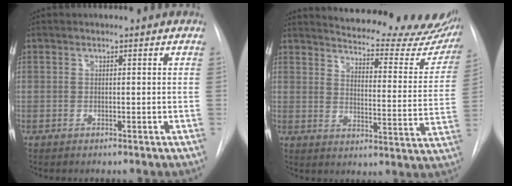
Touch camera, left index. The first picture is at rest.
{"total": 25.4, "force": [23.3, 5.4, 8.4], "torque": [-0.116, -0.100, 0.267]}